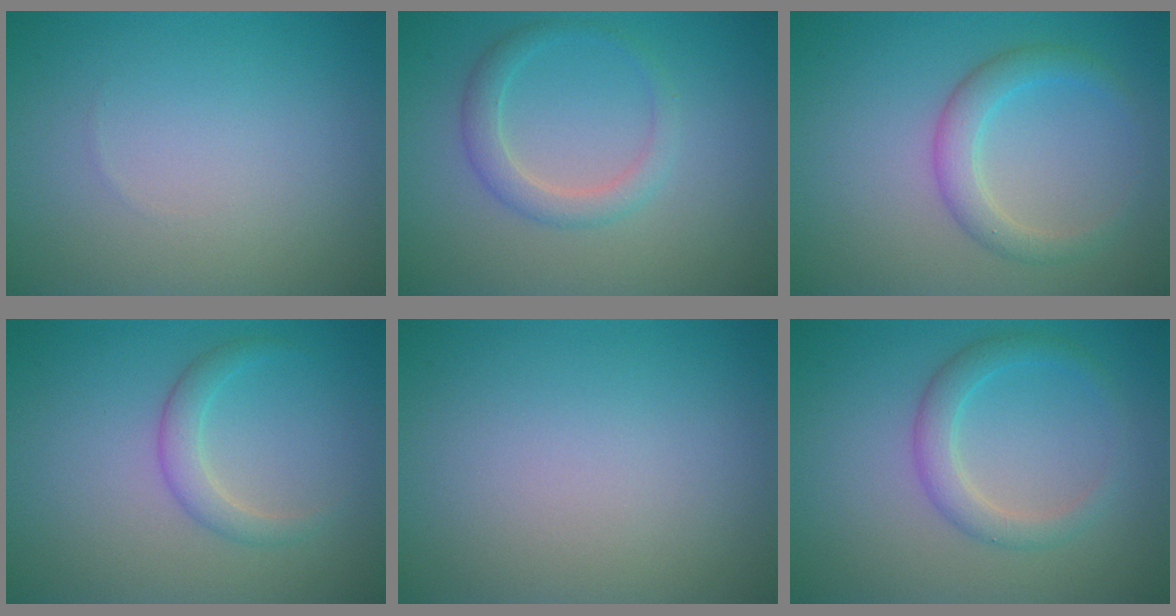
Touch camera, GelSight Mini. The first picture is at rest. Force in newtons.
{"total": 2.4, "press": 2.4, "slide": 0.1}
{"total": 2.8, "press": 2.8, "slide": 0.1}
{"total": 2.0, "press": 2.0, "slide": 0.0}
{"total": 0.0}
{"total": 2.6, "press": 2.6, "slide": 0.1}